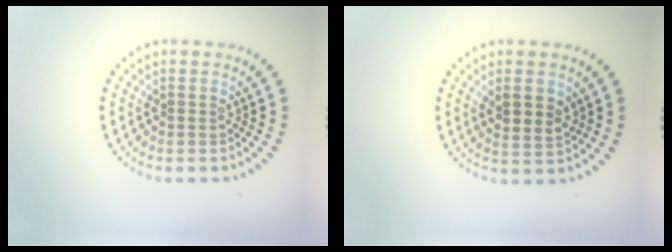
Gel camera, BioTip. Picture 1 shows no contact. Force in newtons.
{"total": 2.7, "press": 2.6, "slide": 1.0}